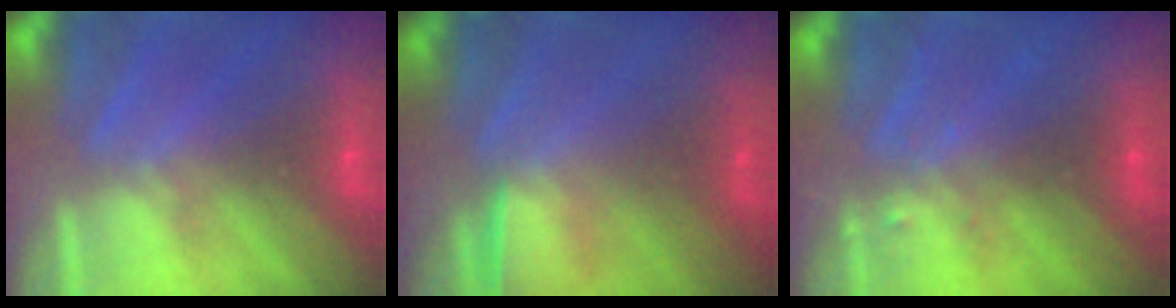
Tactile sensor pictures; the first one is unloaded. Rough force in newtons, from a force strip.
{"total": 1.3}
{"total": 2.4}